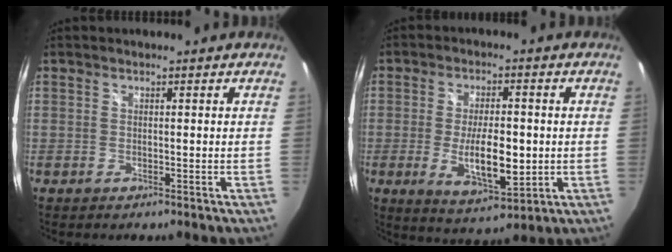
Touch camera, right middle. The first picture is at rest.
{"total": 10.7, "force": [-1.6, 4.1, 9.8], "torque": [-0.183, -0.015, -0.022]}